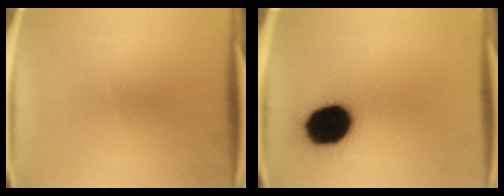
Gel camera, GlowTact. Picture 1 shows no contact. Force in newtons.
{"total": 17.4}